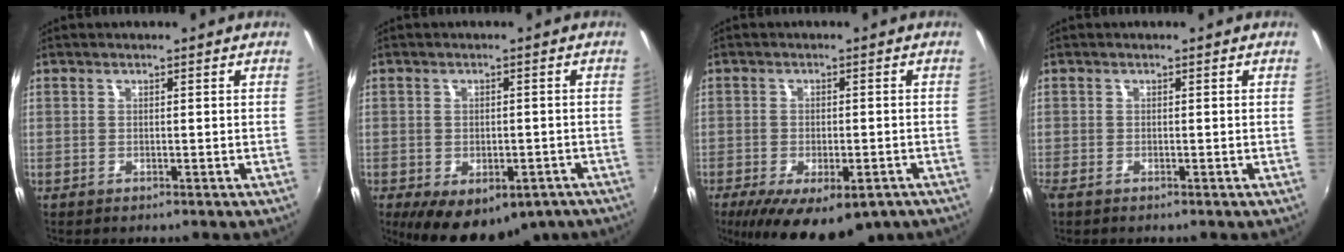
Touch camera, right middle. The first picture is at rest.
{"total": 14.4, "force": [-8.7, 7.7, 8.5], "torque": [-0.161, -0.026, -0.102]}
{"total": 14.6, "force": [-9.1, 6.0, 9.7], "torque": [-0.189, -0.043, -0.124]}
{"total": 1.0, "force": [-0.8, 0.4, 0.6], "torque": [-0.013, -0.006, -0.016]}